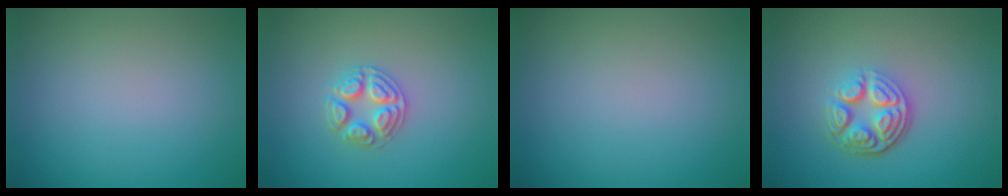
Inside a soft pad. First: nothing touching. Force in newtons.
{"total": 2.6, "press": 2.6, "slide": 0.2}
{"total": 0.0}
{"total": 4.8, "press": 3.5, "slide": 3.3}